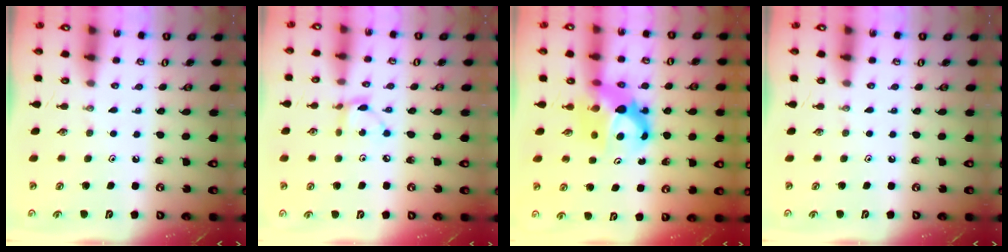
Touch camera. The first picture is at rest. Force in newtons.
{"total": 3.4, "press": 3.4, "slide": 0.1}
{"total": 7.7, "press": 7.7, "slide": 0.5}
{"total": 0.0}